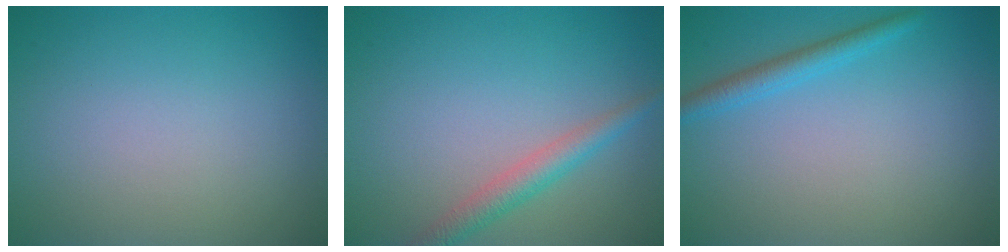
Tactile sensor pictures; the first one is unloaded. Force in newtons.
{"total": 2.5, "press": 2.5, "slide": 0.1}
{"total": 2.1, "press": 2.0, "slide": 0.2}